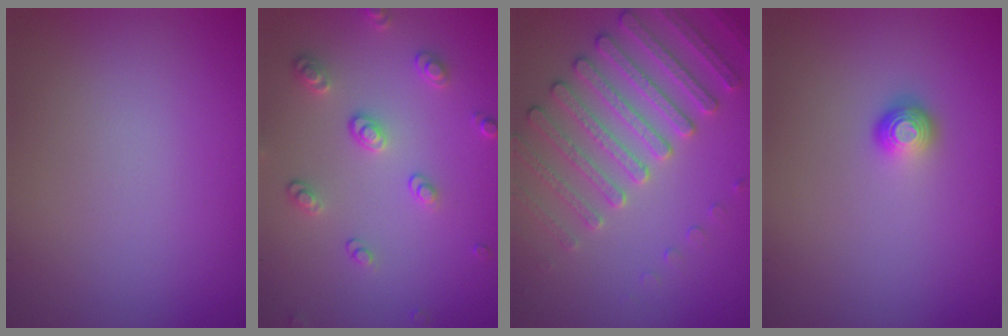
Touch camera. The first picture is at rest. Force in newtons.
{"total": 2.6, "press": 2.5, "slide": 0.7}
{"total": 4.5, "press": 4.4, "slide": 0.8}
{"total": 1.2, "press": 0.9, "slide": 0.7}